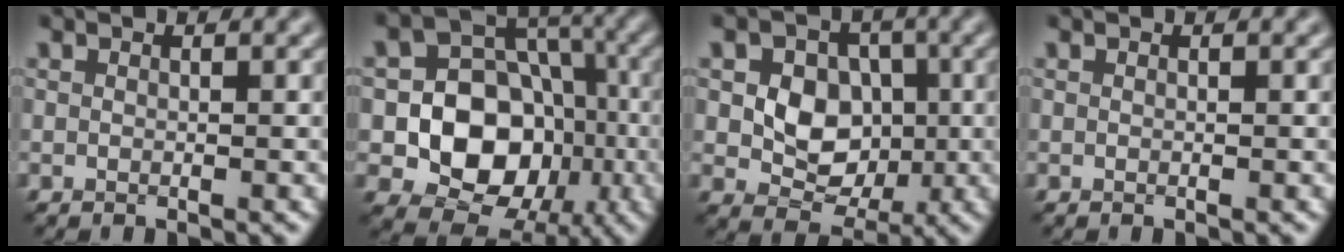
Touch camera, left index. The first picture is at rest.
{"total": 10.7, "force": [-2.5, 8.3, 6.2], "torque": [-0.093, -0.003, -0.053]}
{"total": 5.8, "force": [-0.1, 4.6, 3.5], "torque": [-0.049, 0.003, -0.008]}
{"total": 0.0}